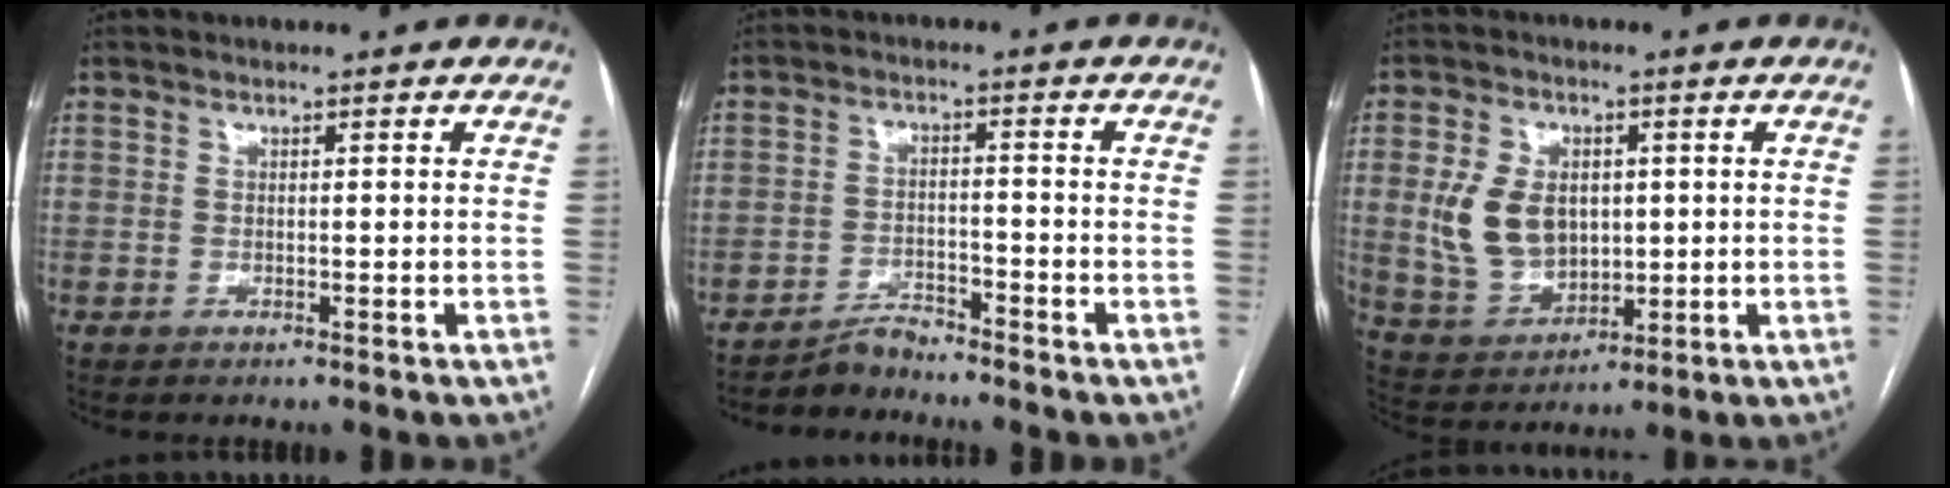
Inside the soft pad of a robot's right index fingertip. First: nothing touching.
{"total": 3.7, "force": [-3.7, -0.1, 0.4], "torque": [-0.008, -0.018, -0.067]}
{"total": 10.2, "force": [1.2, 7.2, 7.1], "torque": [-0.161, 0.012, 0.039]}